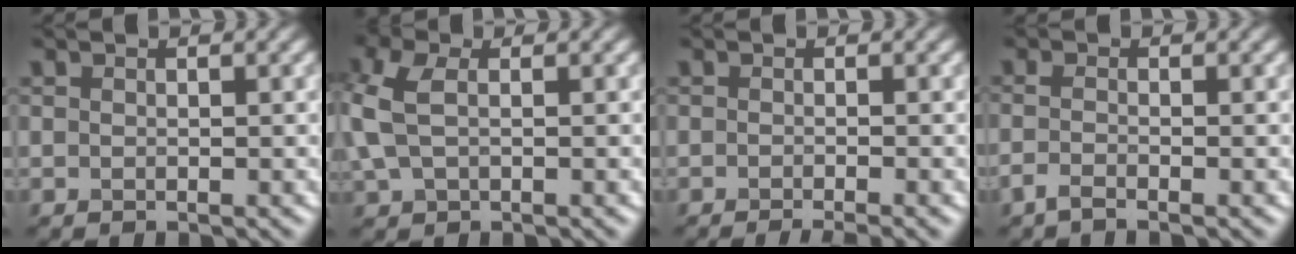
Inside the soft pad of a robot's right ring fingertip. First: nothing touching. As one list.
[{"total": 4.7, "force": [0.5, 3.0, 3.6], "torque": [-0.107, 0.004, 0.007]}, {"total": 2.4, "force": [-1.4, 0.6, 1.9], "torque": [-0.015, -0.004, -0.023]}, {"total": 1.5, "force": [-1.0, 0.3, 1.1], "torque": [-0.026, -0.006, -0.024]}]